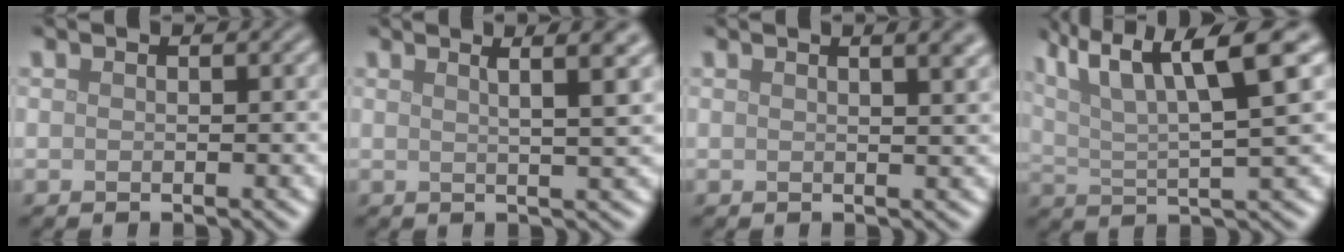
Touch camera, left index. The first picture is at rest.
{"total": 6.2, "force": [3.2, 2.0, 5.0], "torque": [-0.037, 0.036, 0.012]}
{"total": 3.7, "force": [1.9, 1.5, 2.8], "torque": [-0.010, 0.018, 0.004]}
{"total": 10.1, "force": [5.1, 2.4, 8.4], "torque": [-0.144, 0.019, 0.090]}